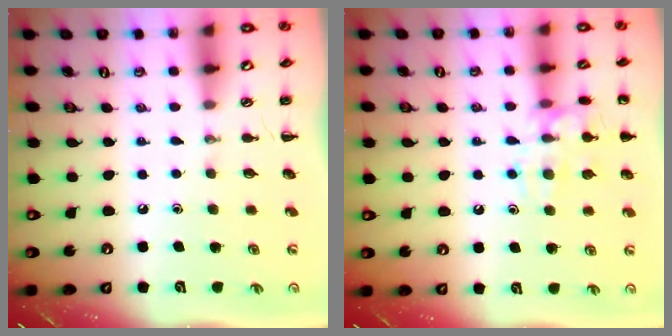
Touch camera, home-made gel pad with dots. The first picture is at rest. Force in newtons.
{"total": 13.4, "press": 13.4, "slide": 0.9}